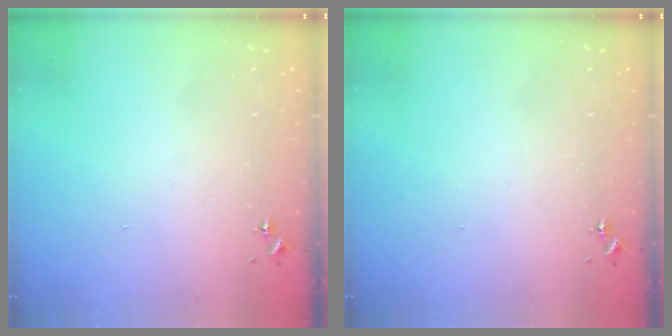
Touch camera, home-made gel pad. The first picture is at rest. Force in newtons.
{"total": 0.0}